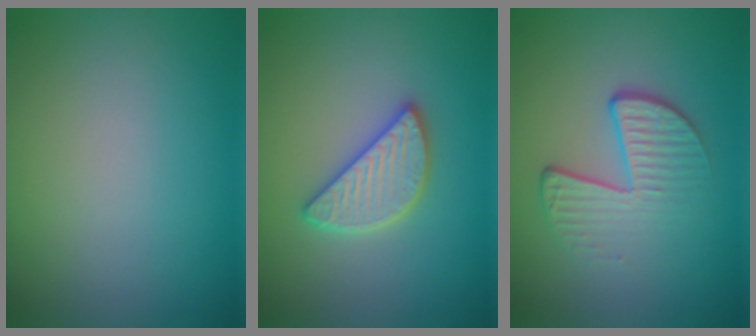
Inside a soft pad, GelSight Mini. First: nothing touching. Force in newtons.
{"total": 4.2, "press": 4.2, "slide": 0.3}
{"total": 4.2, "press": 2.6, "slide": 3.3}